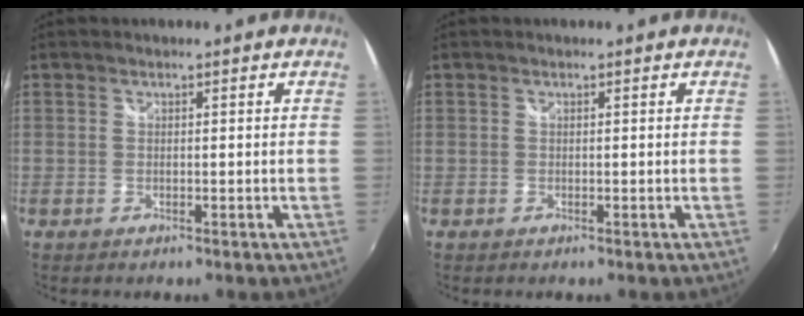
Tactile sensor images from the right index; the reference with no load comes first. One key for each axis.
{"total": 0.0}